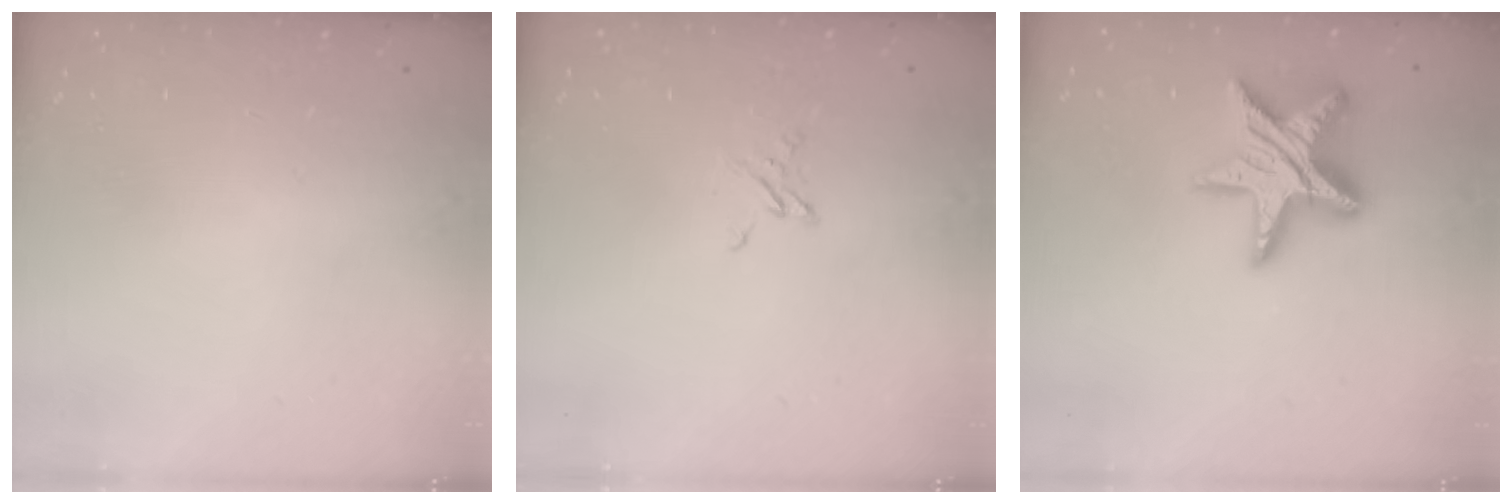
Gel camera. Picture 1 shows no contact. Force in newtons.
{"total": 3.2, "press": 3.2, "slide": 0.4}
{"total": 17.3, "press": 17.2, "slide": 1.3}